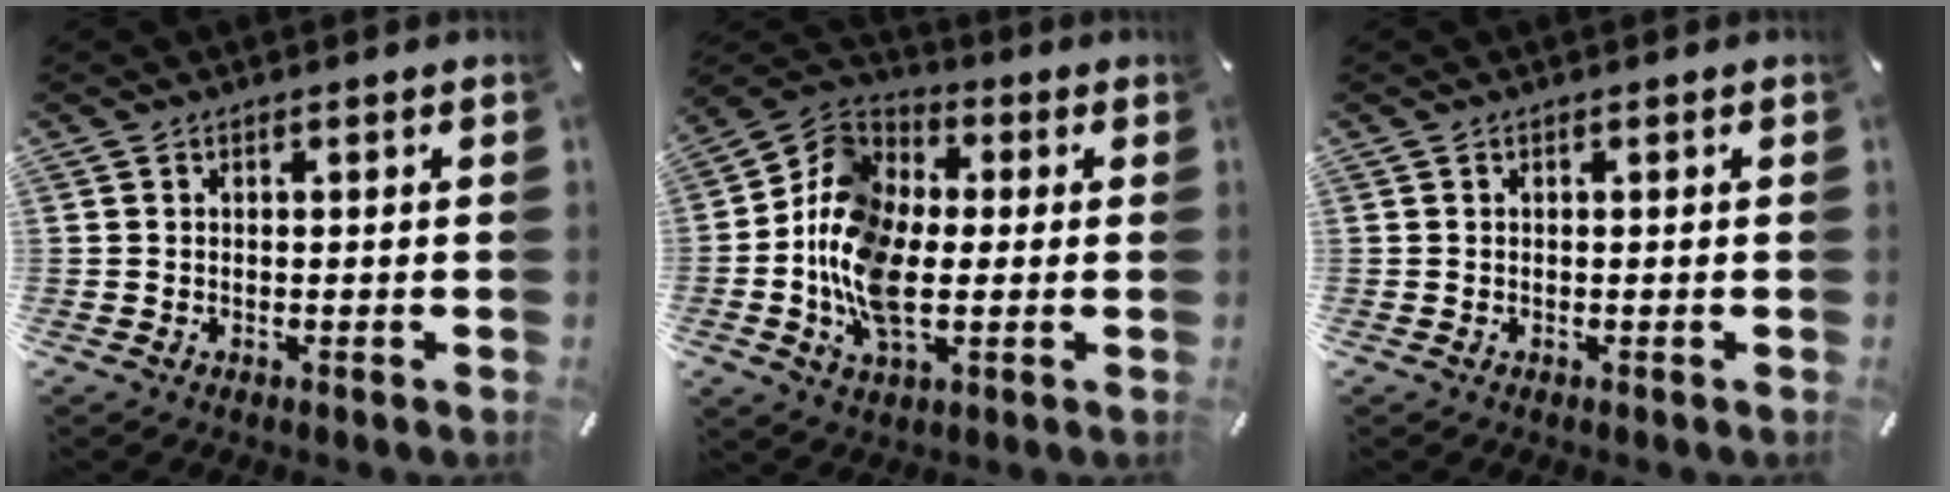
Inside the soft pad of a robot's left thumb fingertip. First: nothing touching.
{"total": 14.1, "force": [-3.6, 9.2, 10.1], "torque": [-0.242, 0.007, -0.074]}
{"total": 0.0}